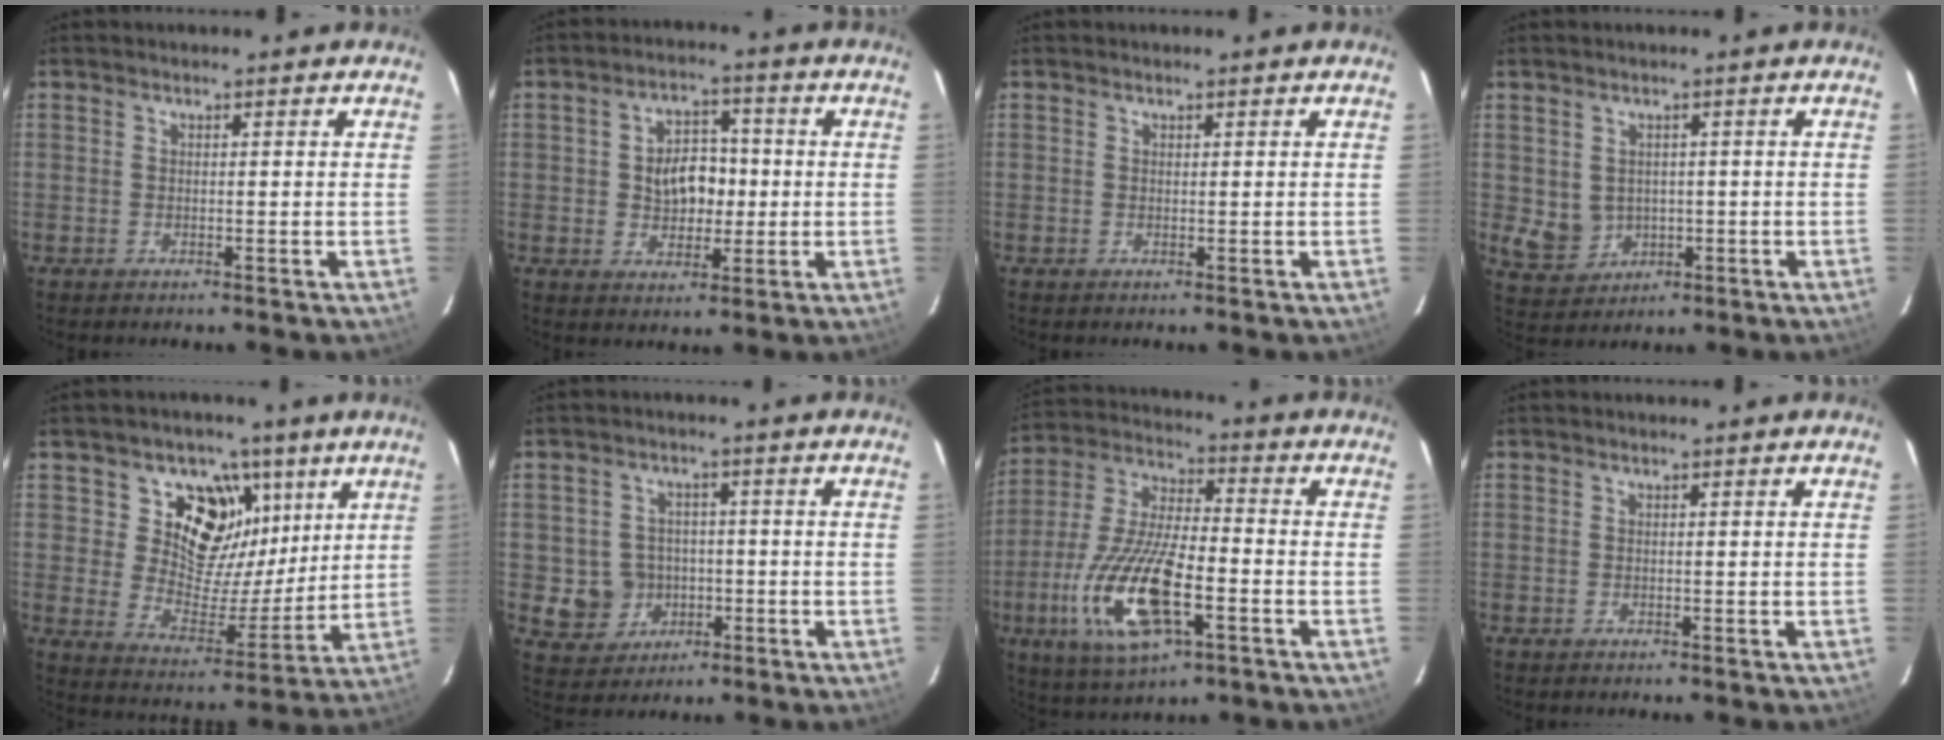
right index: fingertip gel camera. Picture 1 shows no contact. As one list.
[{"total": 7.7, "force": [-0.1, 5.7, 5.2], "torque": [-0.094, 0.019, 0.006]}, {"total": 0.0}, {"total": 5.7, "force": [0.0, 5.2, 2.3], "torque": [-0.056, 0.002, 0.022]}, {"total": 11.8, "force": [6.9, 8.7, 4.1], "torque": [-0.062, -0.024, 0.124]}, {"total": 7.3, "force": [-1.5, 6.9, 1.8], "torque": [-0.060, 0.016, -0.003]}, {"total": 18.3, "force": [-6.3, 6.6, 15.8], "torque": [-0.341, -0.020, -0.117]}, {"total": 0.0}]